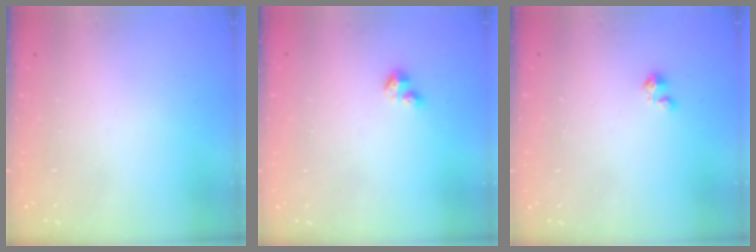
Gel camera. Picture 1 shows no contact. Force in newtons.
{"total": 2.9, "press": 2.8, "slide": 0.6}
{"total": 2.1, "press": 2.1, "slide": 0.2}